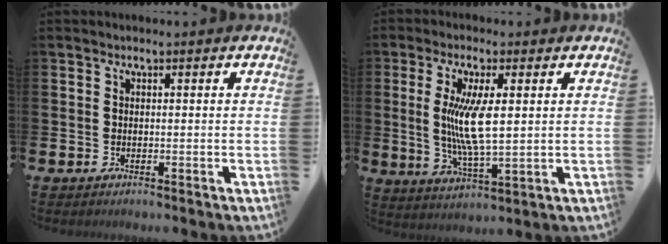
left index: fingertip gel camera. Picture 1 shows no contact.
{"total": 8.1, "force": [1.8, 2.3, 7.5], "torque": [-0.136, -0.001, 0.029]}